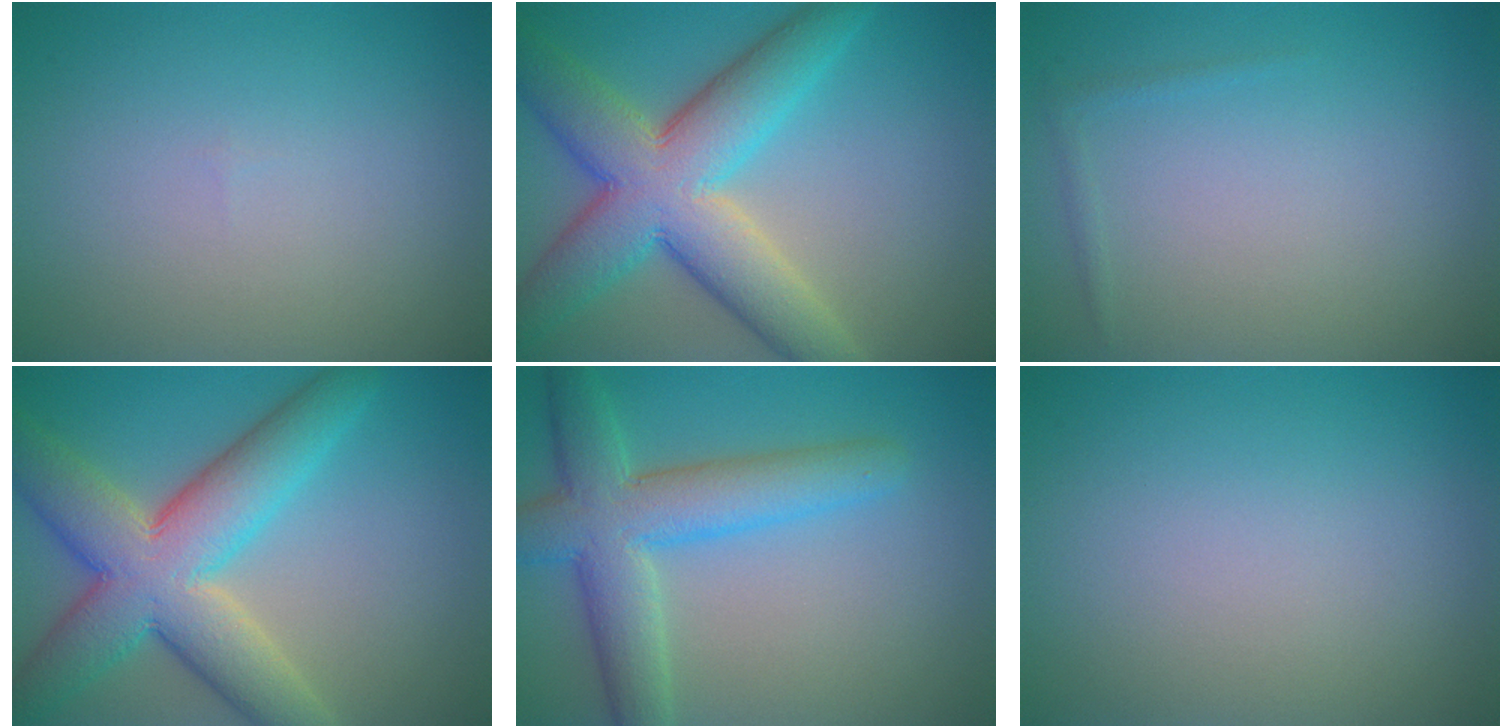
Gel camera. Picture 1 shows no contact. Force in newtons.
{"total": 10.2, "press": 10.2, "slide": 0.2}
{"total": 0.6, "press": 0.6, "slide": 0.1}
{"total": 10.1, "press": 10.1, "slide": 0.7}
{"total": 6.9, "press": 6.9, "slide": 0.3}
{"total": 0.0}